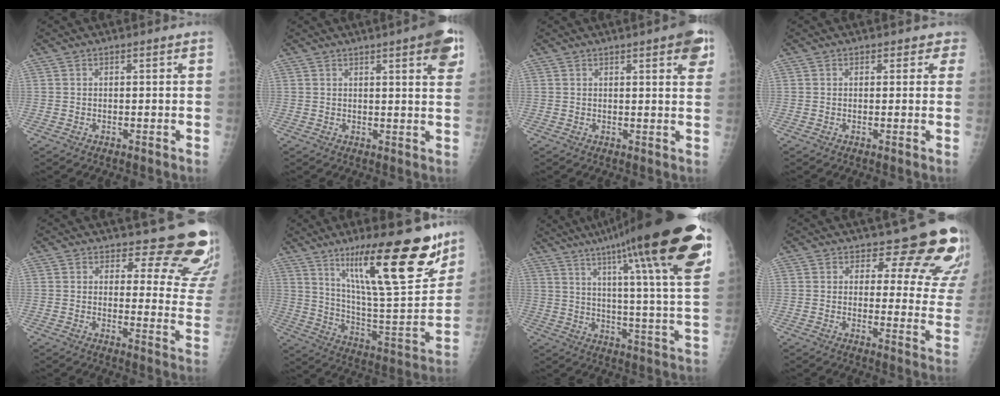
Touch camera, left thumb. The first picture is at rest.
{"total": 7.9, "force": [4.0, 1.5, 6.7], "torque": [-0.070, -0.010, 0.044]}
{"total": 6.2, "force": [3.1, 1.5, 5.2], "torque": [-0.050, -0.007, 0.033]}
{"total": 2.0, "force": [1.3, 1.5, 0.3], "torque": [0.028, -0.004, 0.003]}
{"total": 15.4, "force": [13.7, 5.3, 4.6], "torque": [0.000, -0.127, 0.135]}
{"total": 25.2, "force": [15.4, 5.6, 19.1], "torque": [-0.269, -0.077, 0.255]}
{"total": 28.9, "force": [16.9, 3.2, 23.2], "torque": [-0.312, -0.039, 0.244]}
{"total": 14.9, "force": [12.6, 5.8, 5.5], "torque": [-0.009, -0.101, 0.123]}